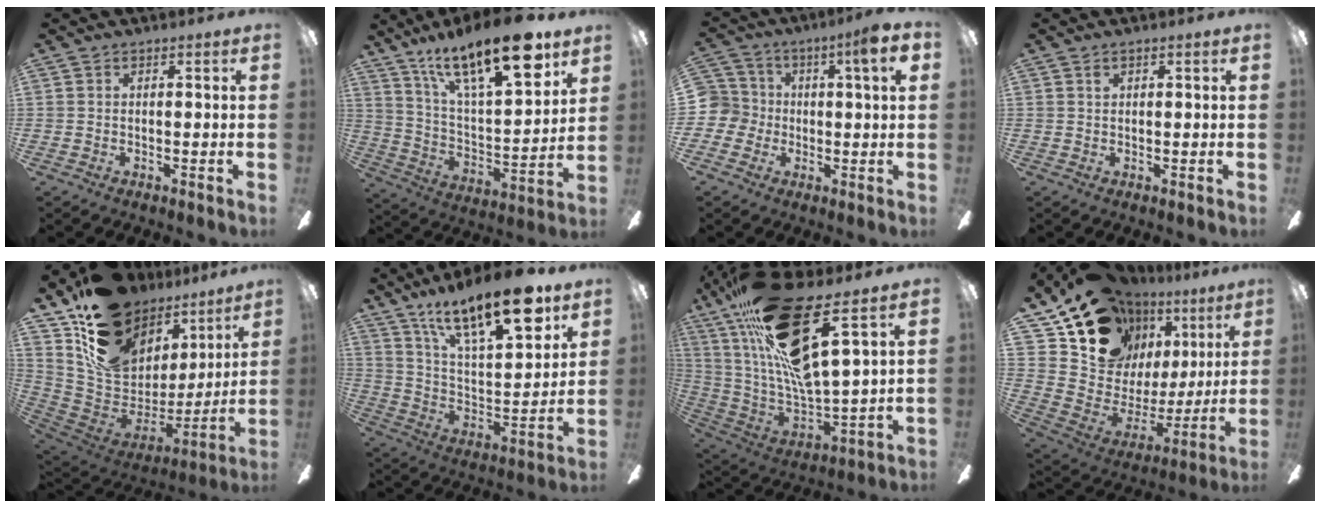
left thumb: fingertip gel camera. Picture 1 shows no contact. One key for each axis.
{"total": 22.3, "fx": 15.1, "fy": 7.1, "fz": 14.9, "tx": -0.246, "ty": -0.085, "tz": 0.250}
{"total": 7.0, "fx": 1.1, "fy": 5.3, "fz": 4.5, "tx": -0.086, "ty": 0.011, "tz": 0.014}
{"total": 0.9, "fx": 0.4, "fy": 0.6, "fz": 0.5, "tx": -0.012, "ty": 0.004, "tz": 0.007}
{"total": 20.7, "fx": 12.6, "fy": 13.8, "fz": 9.0, "tx": -0.158, "ty": -0.078, "tz": 0.249}
{"total": 21.7, "fx": 14.6, "fy": 7.6, "fz": 14.1, "tx": -0.223, "ty": -0.084, "tz": 0.245}
{"total": 26.3, "fx": 14.5, "fy": 7.6, "fz": 20.6, "tx": -0.399, "ty": -0.075, "tz": 0.243}
{"total": 19.3, "fx": 14.1, "fy": 11.4, "fz": 6.6, "tx": -0.120, "ty": -0.097, "tz": 0.272}